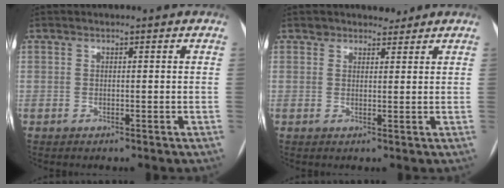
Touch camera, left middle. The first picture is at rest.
{"total": 2.3, "force": [2.0, 1.0, -0.3], "torque": [0.011, -0.001, 0.027]}